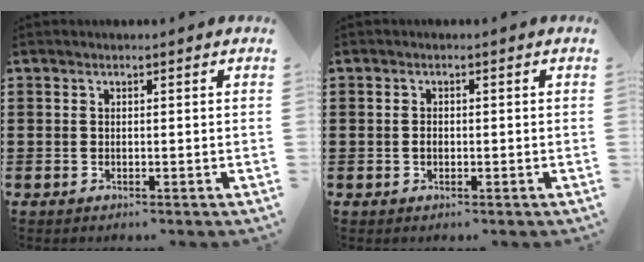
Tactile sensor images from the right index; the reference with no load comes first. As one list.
[{"total": 1.0, "force": [-0.2, 0.7, 0.7], "torque": [-0.016, 0.000, -0.003]}]